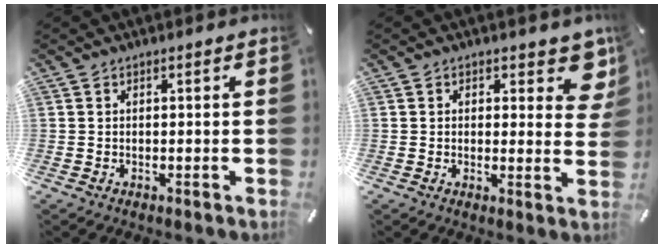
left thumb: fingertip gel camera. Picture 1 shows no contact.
{"total": 6.3, "force": [3.6, 3.5, 3.8], "torque": [-0.018, -0.026, 0.055]}